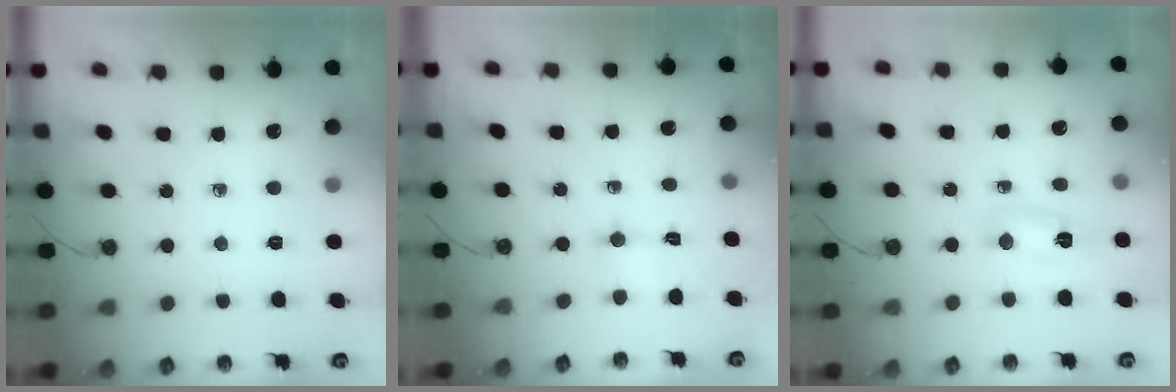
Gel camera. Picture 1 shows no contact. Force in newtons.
{"total": 1.6, "press": 1.4, "slide": 0.7}
{"total": 4.1, "press": 4.0, "slide": 0.9}